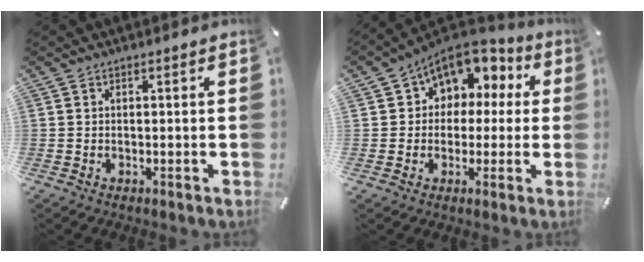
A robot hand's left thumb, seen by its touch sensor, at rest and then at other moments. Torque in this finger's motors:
{"motor_torque": [2.01, 2.55, 0.69, 0.07, 0.14]}